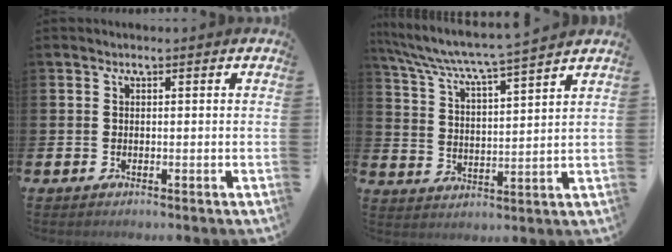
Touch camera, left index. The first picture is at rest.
{"total": 6.3, "force": [6.0, -0.1, 2.2], "torque": [-0.069, -0.044, 0.099]}